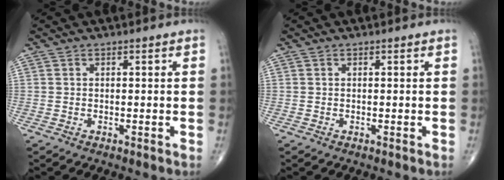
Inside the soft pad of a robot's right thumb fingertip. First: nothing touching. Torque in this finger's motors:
{"motor_torque": [-0.13, 0.00, -0.03, 0.02, 0.00]}